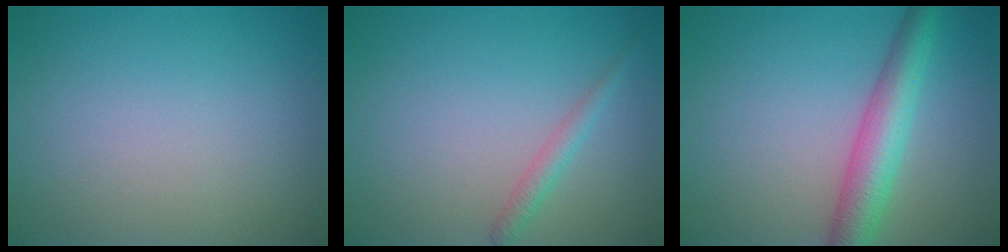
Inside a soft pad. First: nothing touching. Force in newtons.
{"total": 1.4, "press": 1.4, "slide": 0.0}
{"total": 4.8, "press": 4.8, "slide": 0.2}